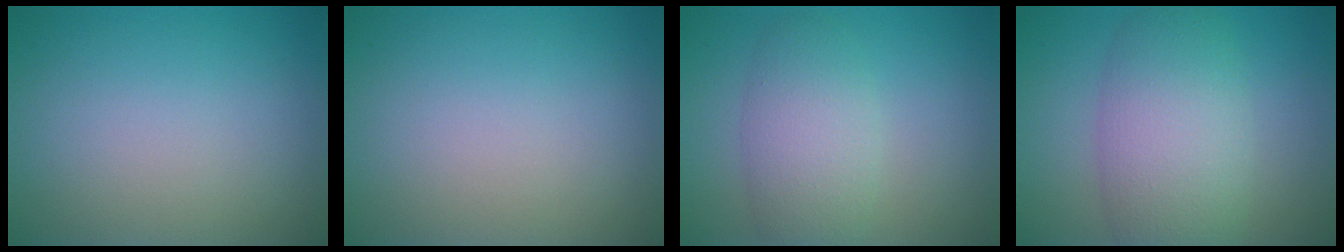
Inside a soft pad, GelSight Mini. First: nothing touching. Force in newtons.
{"total": 0.0}
{"total": 4.3, "press": 4.3, "slide": 0.2}
{"total": 7.3, "press": 7.2, "slide": 0.3}